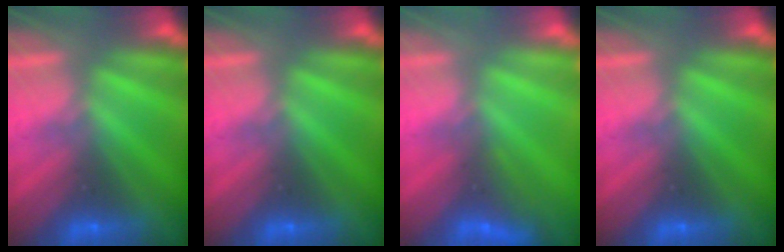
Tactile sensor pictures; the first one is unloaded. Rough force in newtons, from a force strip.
{"total": 0.0}
{"total": 3.9}
{"total": 0.0}